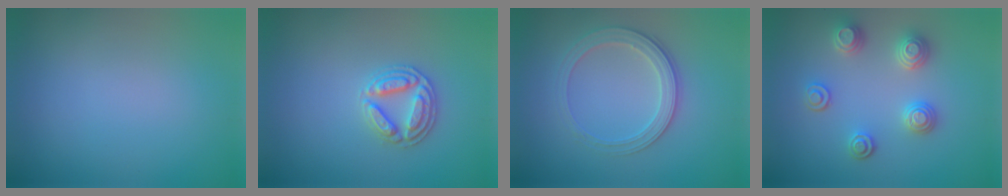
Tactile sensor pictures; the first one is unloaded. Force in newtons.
{"total": 2.8, "press": 2.8, "slide": 0.3}
{"total": 2.9, "press": 2.8, "slide": 0.7}
{"total": 3.4, "press": 3.2, "slide": 1.2}